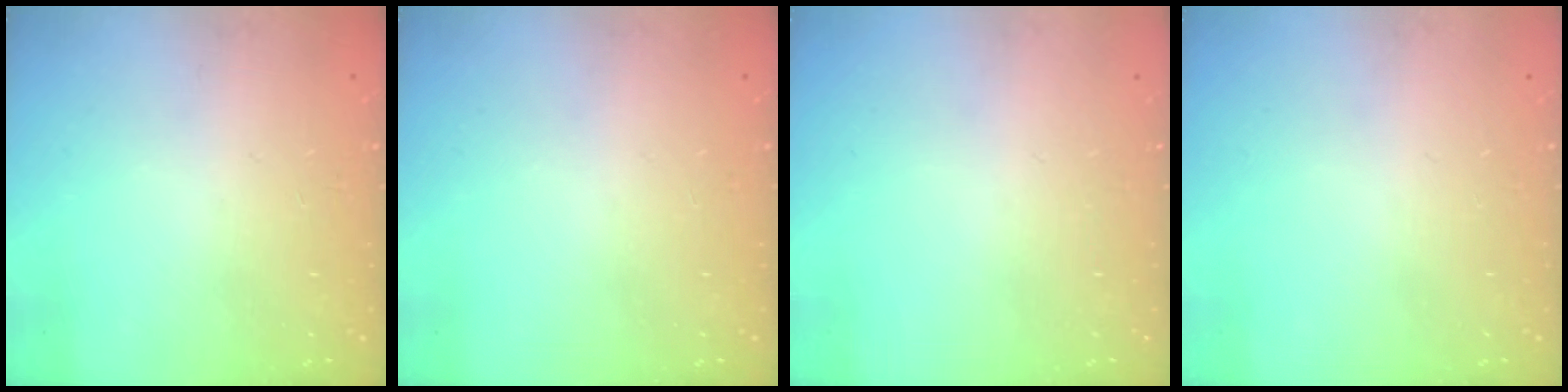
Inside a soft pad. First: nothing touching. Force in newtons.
{"total": 0.0}
{"total": 0.0}
{"total": 0.0}